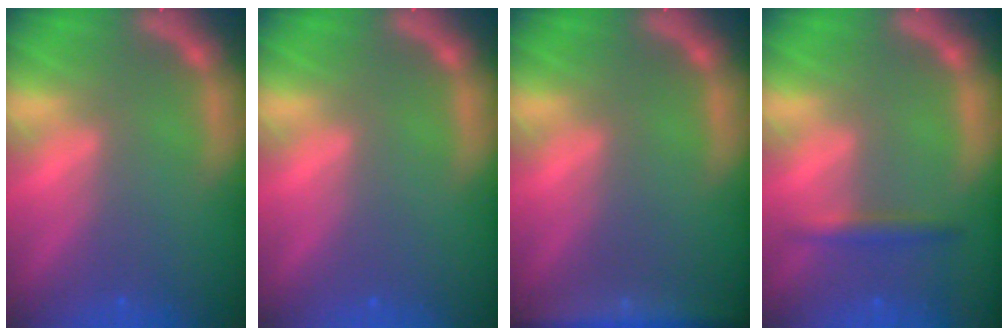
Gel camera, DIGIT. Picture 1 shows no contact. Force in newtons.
{"total": 0.0}
{"total": 5.5}
{"total": 1.9}